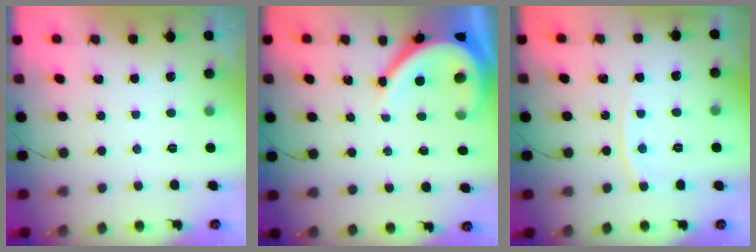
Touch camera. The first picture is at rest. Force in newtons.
{"total": 9.9, "press": 9.7, "slide": 1.6}
{"total": 5.5, "press": 5.5, "slide": 0.8}